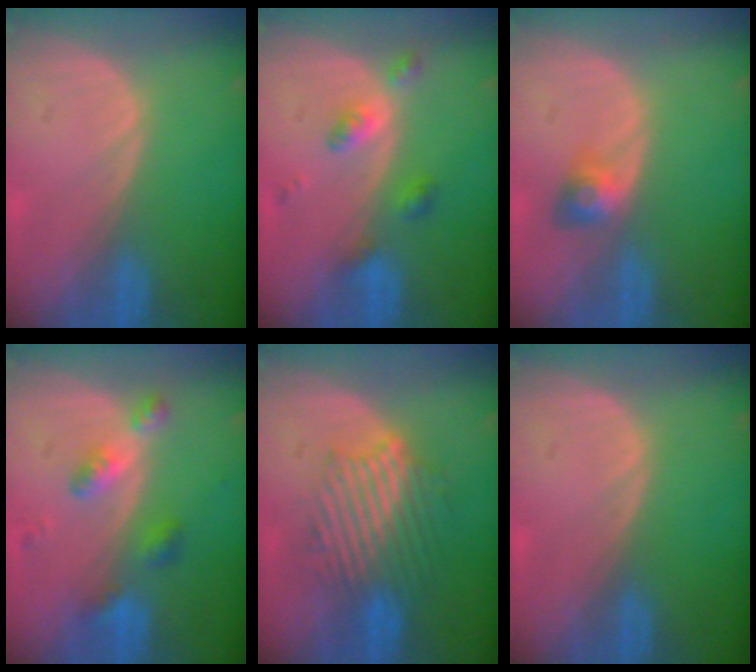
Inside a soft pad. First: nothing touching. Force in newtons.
{"total": 4.2, "press": 4.1, "slide": 0.8}
{"total": 3.1, "press": 2.8, "slide": 1.4}
{"total": 5.6, "press": 4.9, "slide": 2.7}
{"total": 8.9, "press": 8.6, "slide": 2.4}
{"total": 0.0}